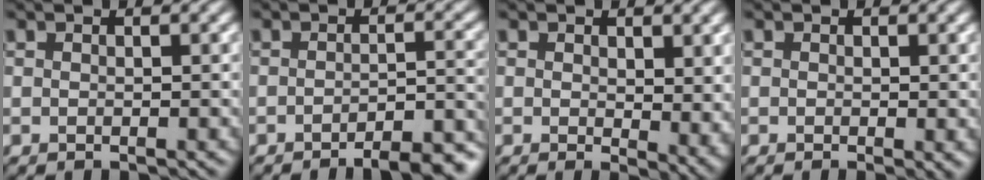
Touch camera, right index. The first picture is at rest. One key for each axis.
{"total": 6.7, "fx": -5.2, "fy": 1.7, "fz": 3.9, "tx": -0.037, "ty": 0.007, "tz": -0.060}
{"total": 3.6, "fx": 0.5, "fy": 1.6, "fz": 3.2, "tx": -0.035, "ty": -0.011, "tz": 0.010}
{"total": 1.2, "fx": -0.2, "fy": 0.1, "fz": 1.2, "tx": -0.016, "ty": -0.006, "tz": -0.003}